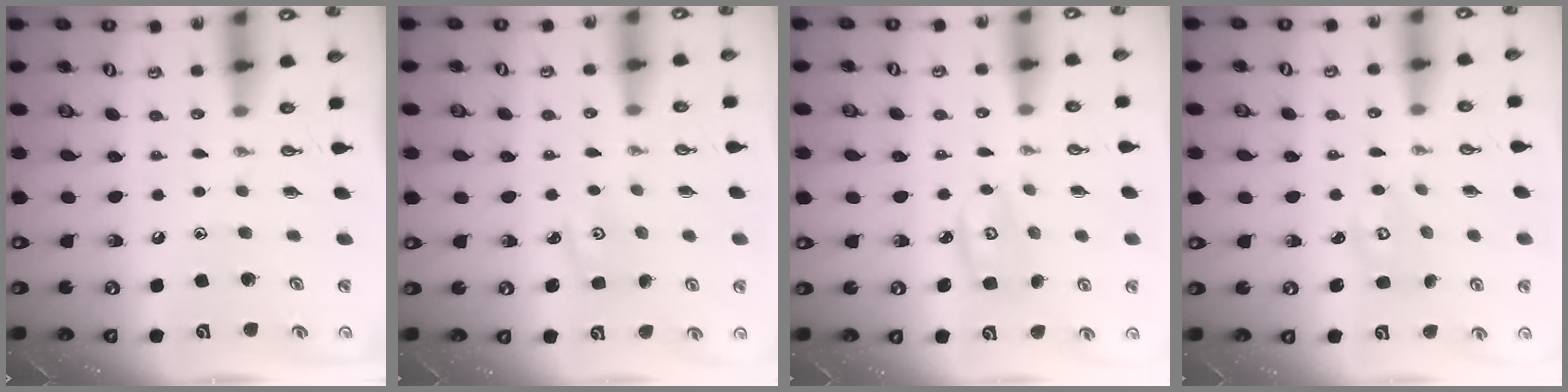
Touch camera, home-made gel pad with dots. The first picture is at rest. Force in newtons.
{"total": 3.0, "press": 3.0, "slide": 0.4}
{"total": 3.4, "press": 3.4, "slide": 0.3}
{"total": 4.1, "press": 4.1, "slide": 0.5}